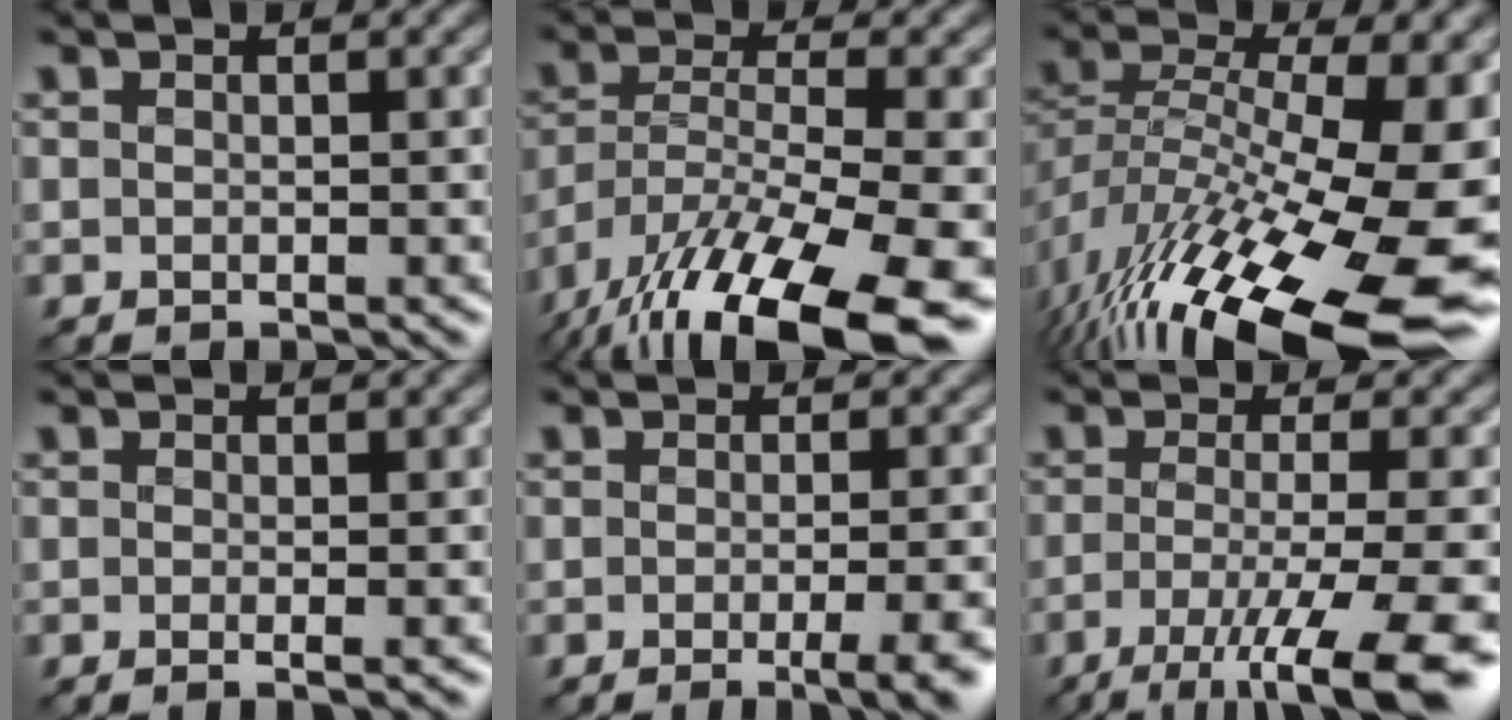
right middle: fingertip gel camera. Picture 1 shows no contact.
{"total": 15.6, "force": [-10.5, 4.4, 10.6], "torque": [-0.219, -0.020, -0.174]}
{"total": 17.5, "force": [-6.9, 7.3, 14.4], "torque": [-0.271, -0.012, -0.118]}
{"total": 1.3, "force": [-0.1, 0.4, 1.2], "torque": [-0.014, -0.004, -0.010]}
{"total": 5.2, "force": [-2.0, 1.6, 4.6], "torque": [-0.042, -0.003, -0.022]}
{"total": 8.8, "force": [-4.5, 2.0, 7.3], "torque": [-0.111, -0.011, -0.081]}